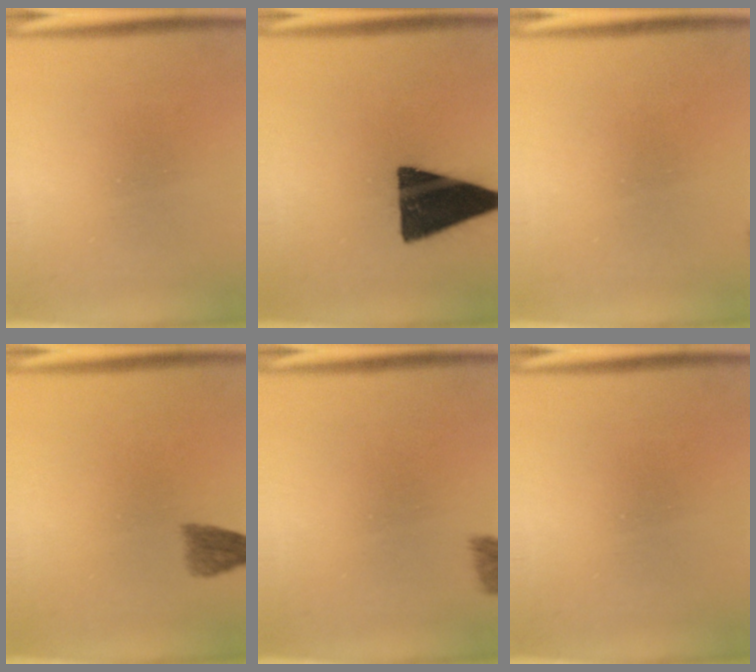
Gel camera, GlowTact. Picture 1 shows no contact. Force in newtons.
{"total": 16.8}
{"total": 1.3}
{"total": 2.9}
{"total": 3.1}
{"total": 0.0}